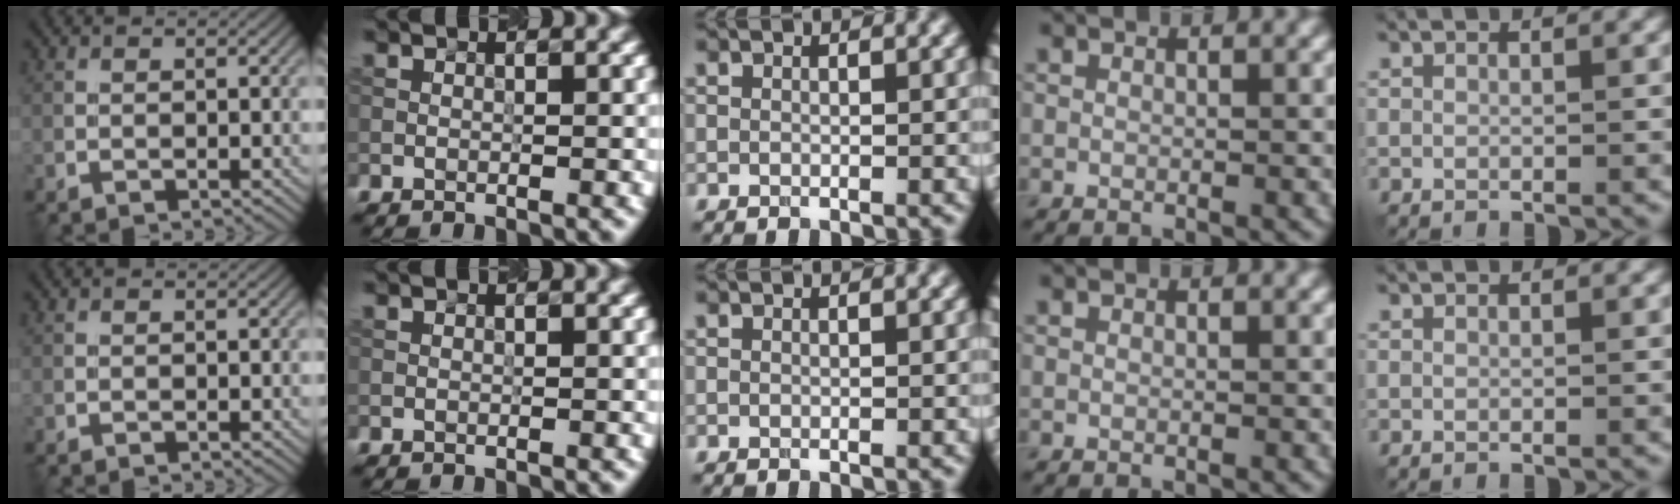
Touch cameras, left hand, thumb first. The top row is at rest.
{}